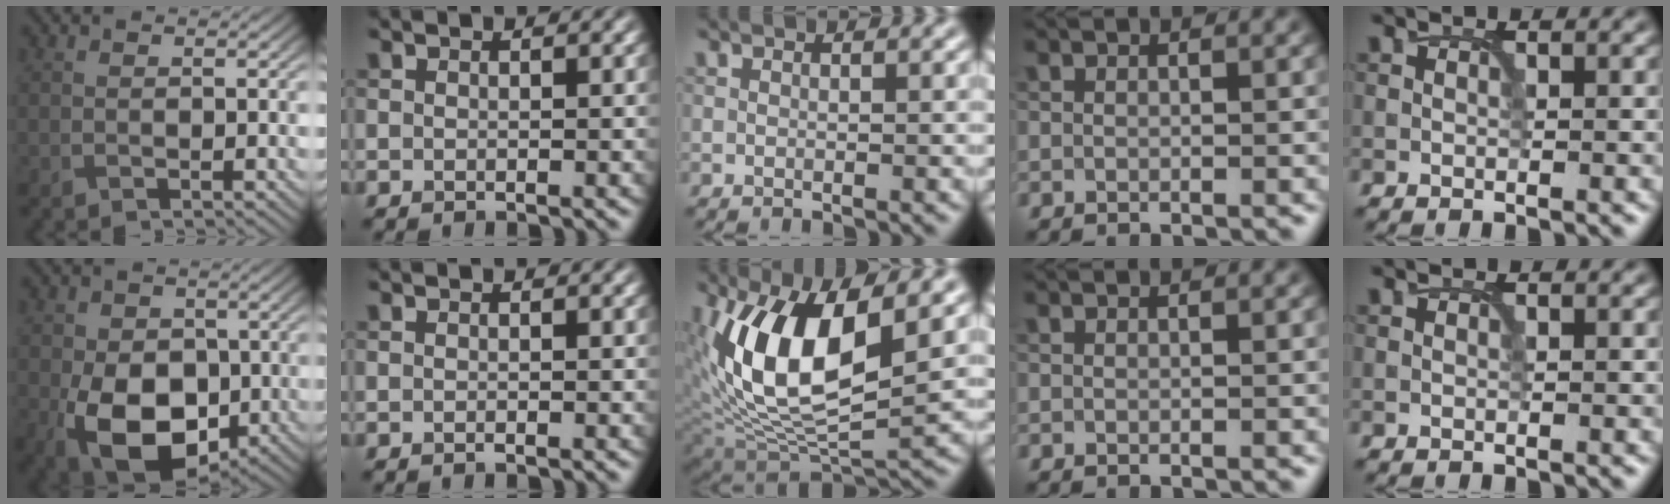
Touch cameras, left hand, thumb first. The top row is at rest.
{"thumb": {"total": 12.8, "force": [-3.3, 8.7, 8.8], "torque": [-0.163, -0.033, -0.057]}, "middle": {"total": 10.6, "force": [2.8, 4.7, 9.1], "torque": [-0.177, -0.012, 0.052]}}